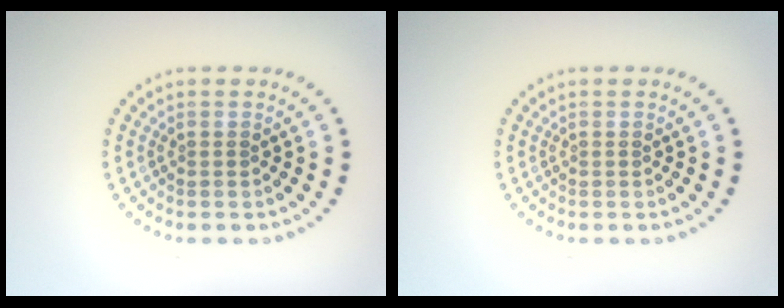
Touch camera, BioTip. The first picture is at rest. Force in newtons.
{"total": 0.0}